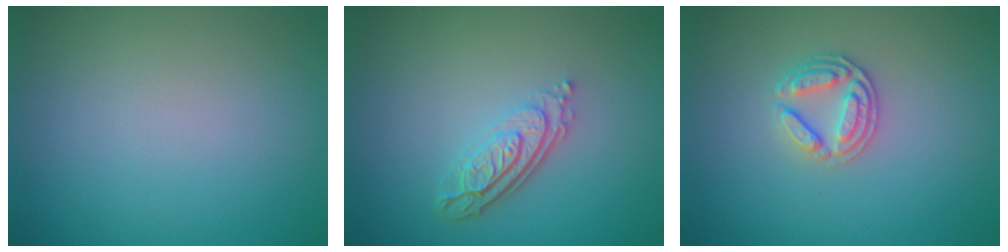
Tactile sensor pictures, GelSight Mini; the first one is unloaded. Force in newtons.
{"total": 3.9, "press": 2.8, "slide": 2.7}
{"total": 2.7, "press": 2.5, "slide": 0.8}